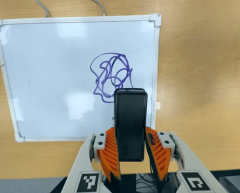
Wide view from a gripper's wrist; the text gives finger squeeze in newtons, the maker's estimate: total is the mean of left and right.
{"total": 5.4, "left": 3.7, "right": 7.2}